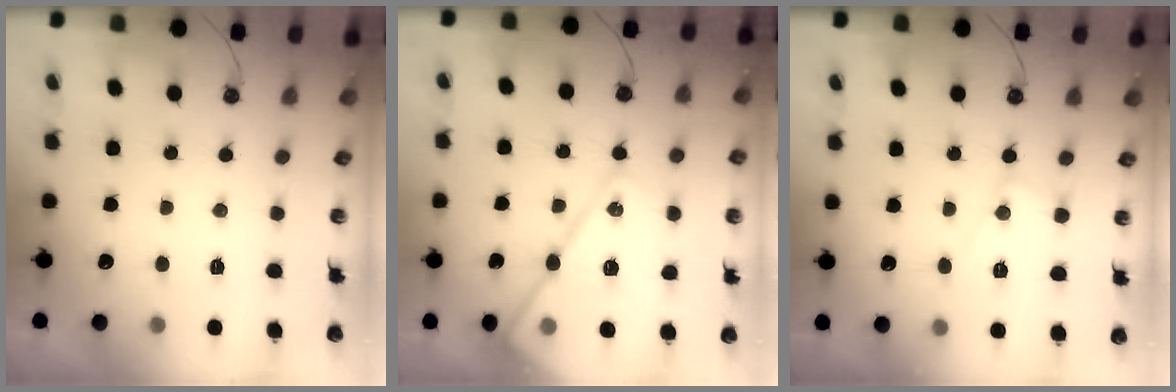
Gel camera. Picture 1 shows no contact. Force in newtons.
{"total": 18.3, "press": 18.3, "slide": 1.4}
{"total": 7.9, "press": 7.9, "slide": 0.6}